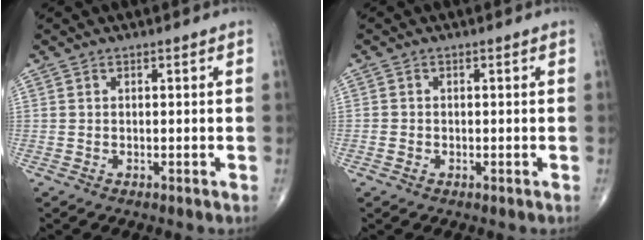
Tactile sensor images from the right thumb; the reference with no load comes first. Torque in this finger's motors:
{"motor_torque": [-0.21, 0.18, -0.03, -0.01, -0.03]}